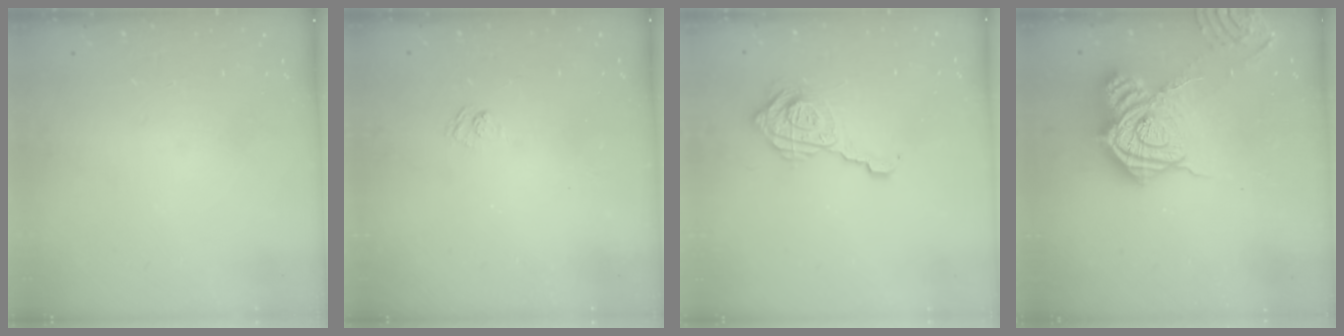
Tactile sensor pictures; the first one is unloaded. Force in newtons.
{"total": 2.4, "press": 2.0, "slide": 1.3}
{"total": 13.8, "press": 13.8, "slide": 1.3}
{"total": 18.8, "press": 18.7, "slide": 1.5}